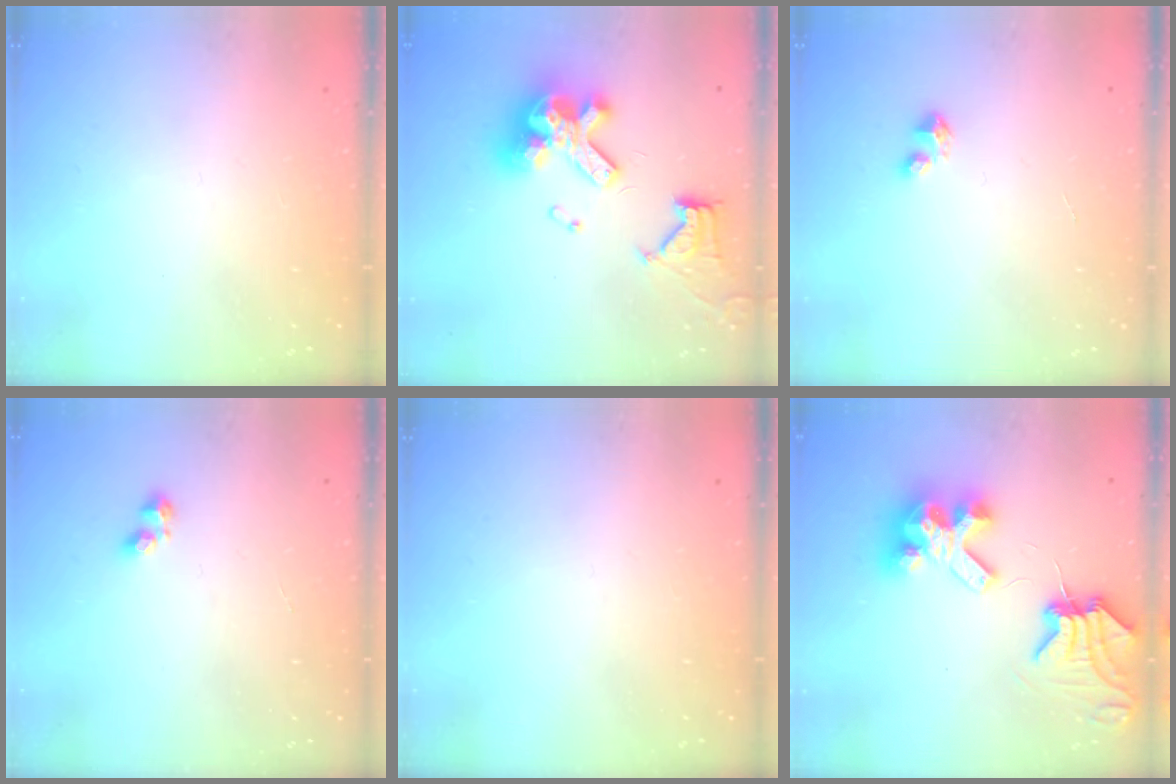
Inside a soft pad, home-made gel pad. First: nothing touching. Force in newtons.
{"total": 15.7, "press": 15.6, "slide": 1.7}
{"total": 2.8, "press": 2.8, "slide": 0.1}
{"total": 2.4, "press": 2.3, "slide": 0.8}
{"total": 0.0}
{"total": 9.8, "press": 9.7, "slide": 1.2}